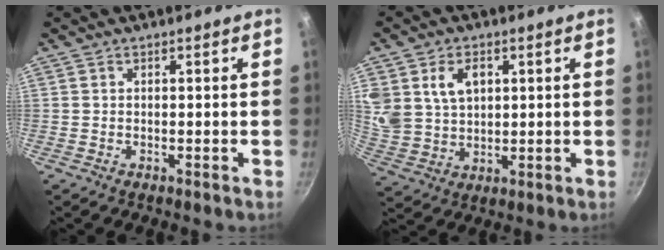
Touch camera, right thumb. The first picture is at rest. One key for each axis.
{"total": 10.7, "fx": 3.7, "fy": 7.9, "fz": 6.2, "tx": -0.107, "ty": -0.013, "tz": 0.079}